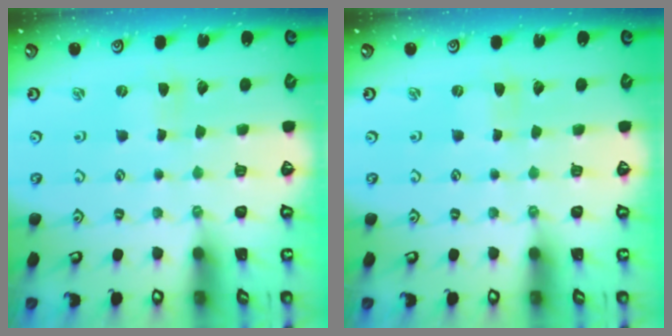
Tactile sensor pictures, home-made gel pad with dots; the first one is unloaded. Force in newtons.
{"total": 0.0}